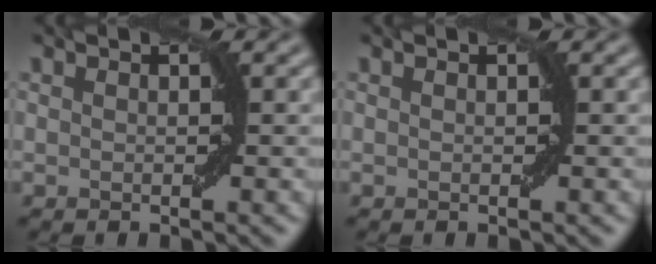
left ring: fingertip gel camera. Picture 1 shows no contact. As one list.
[{"total": 0.0}]